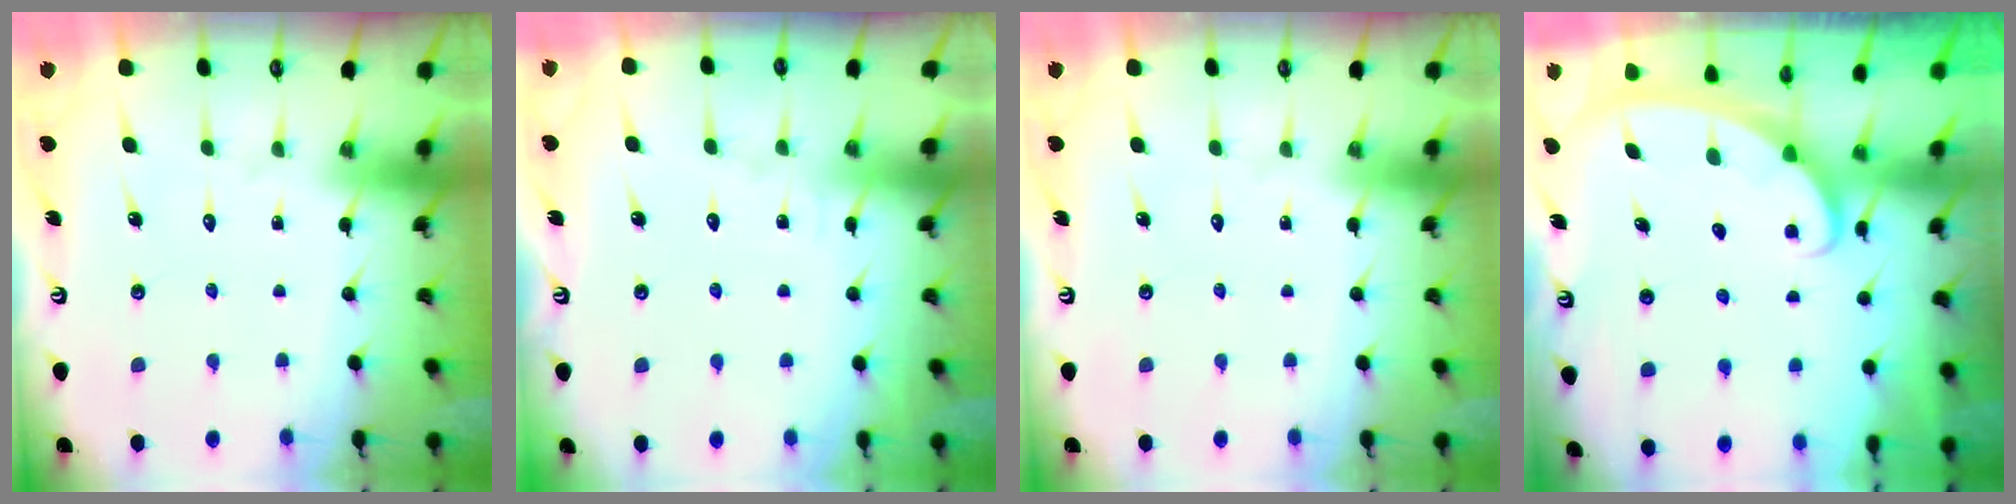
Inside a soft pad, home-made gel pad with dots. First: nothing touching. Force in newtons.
{"total": 3.6, "press": 3.6, "slide": 0.4}
{"total": 0.0}
{"total": 2.4, "press": 2.4, "slide": 0.3}